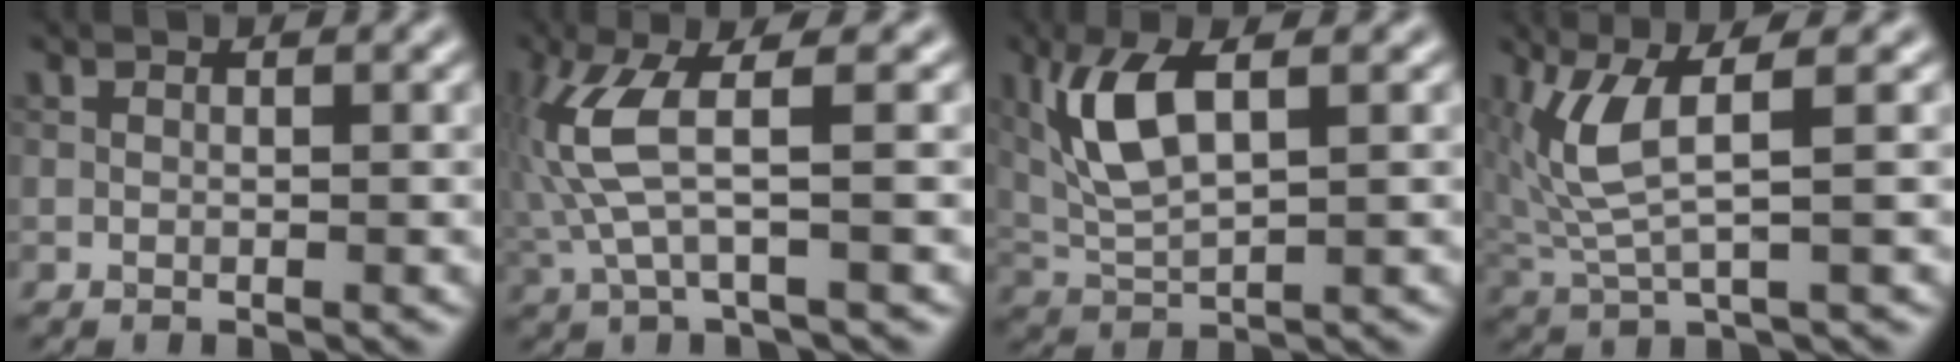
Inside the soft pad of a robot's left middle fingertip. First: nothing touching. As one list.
[{"total": 5.2, "force": [0.6, 1.0, 5.1], "torque": [-0.137, 0.007, 0.012]}, {"total": 5.4, "force": [2.0, 1.9, 4.7], "torque": [-0.107, 0.004, 0.042]}, {"total": 4.4, "force": [1.4, 0.9, 4.1], "torque": [-0.111, -0.005, 0.033]}]